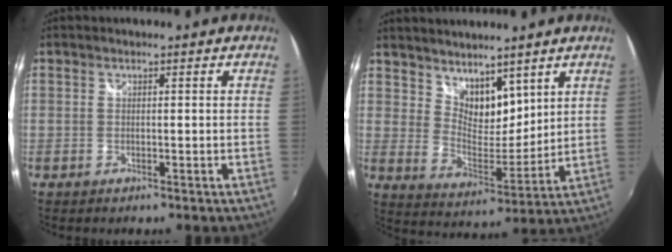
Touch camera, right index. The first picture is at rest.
{"total": 9.5, "force": [7.1, 4.9, 4.0], "torque": [-0.056, -0.002, 0.135]}